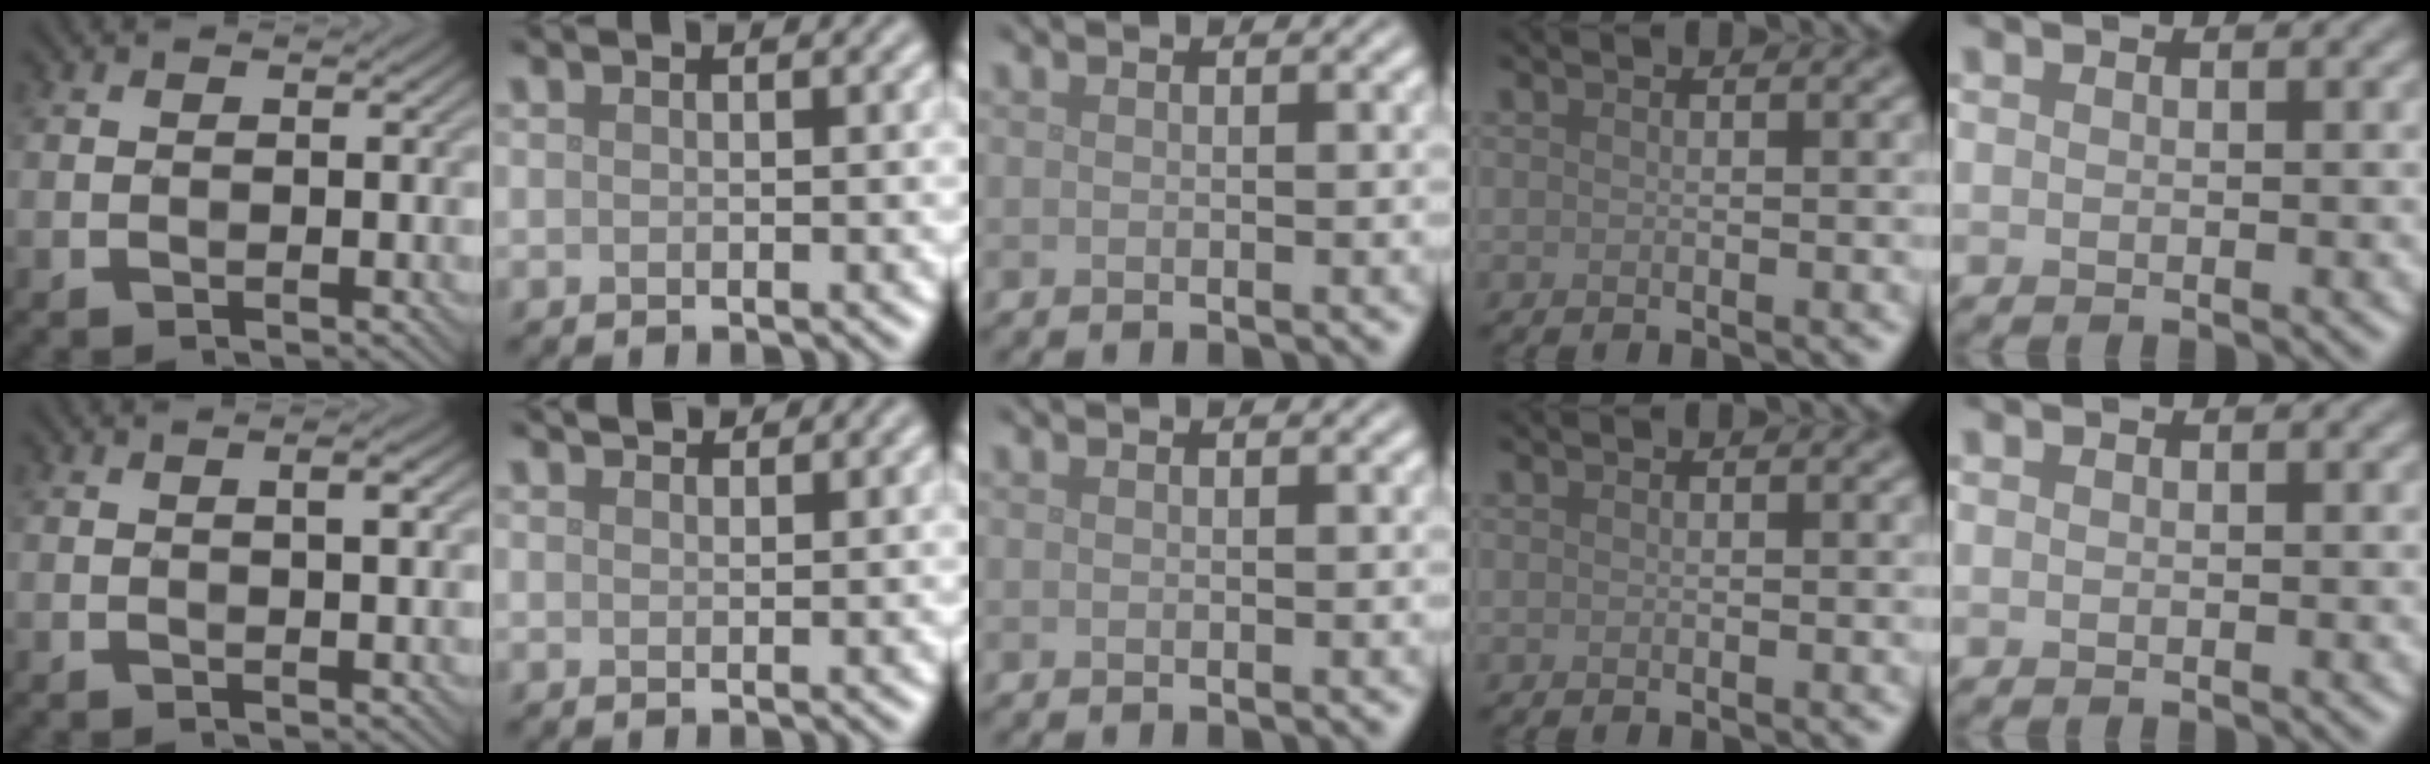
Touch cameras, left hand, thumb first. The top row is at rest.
{"thumb": {"total": 1.9, "force": [0.5, 0.2, 1.8], "torque": [-0.026, 0.003, 0.008]}, "index": {"total": 1.5, "force": [1.4, 0.3, 0.3], "torque": [-0.010, 0.001, 0.022]}}